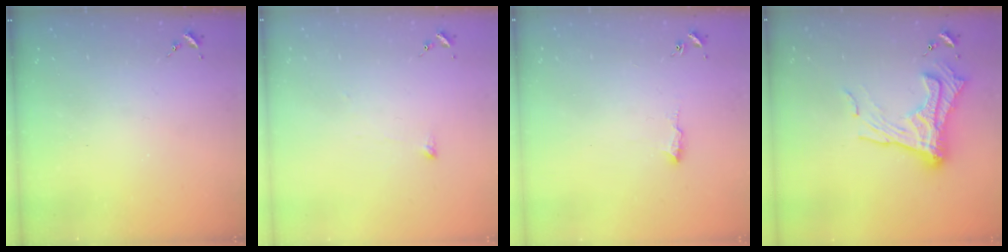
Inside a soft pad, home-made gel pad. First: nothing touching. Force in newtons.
{"total": 2.7, "press": 2.6, "slide": 0.5}
{"total": 7.4, "press": 7.3, "slide": 0.7}
{"total": 16.8, "press": 16.7, "slide": 1.6}